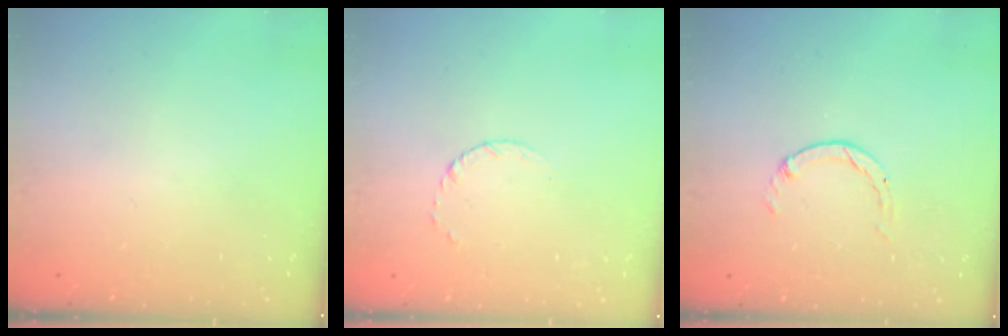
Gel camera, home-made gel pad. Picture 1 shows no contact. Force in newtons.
{"total": 3.1, "press": 3.1, "slide": 0.3}
{"total": 0.0}